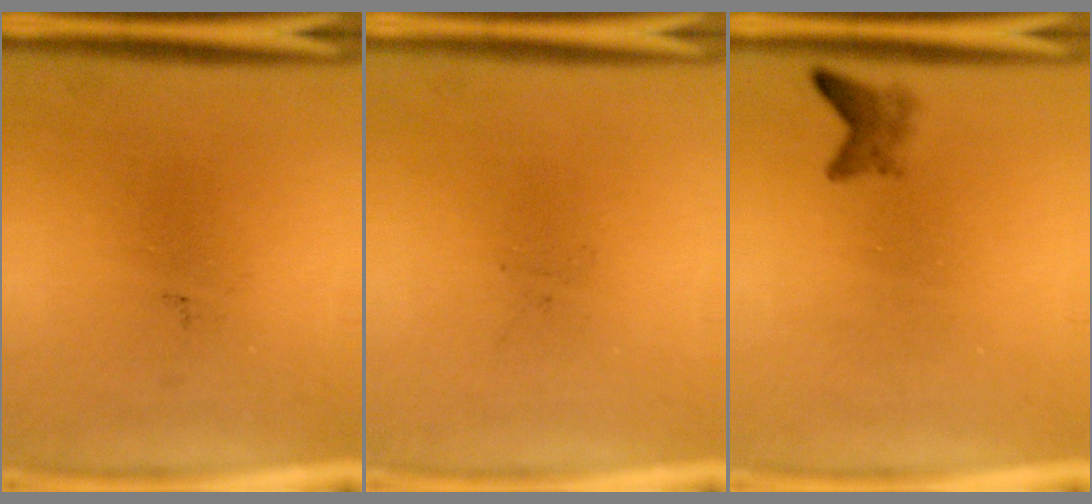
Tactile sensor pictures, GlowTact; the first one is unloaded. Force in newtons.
{"total": 0.0}
{"total": 1.7}